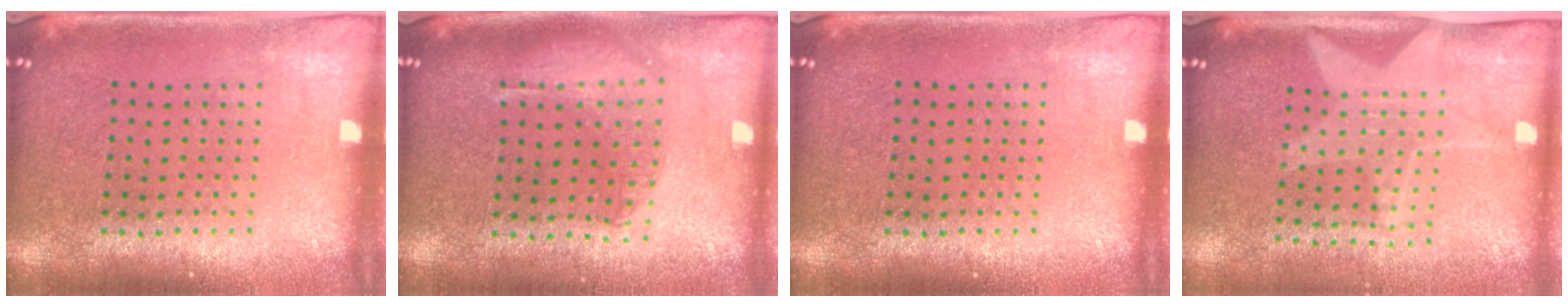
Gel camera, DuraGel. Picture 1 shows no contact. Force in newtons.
{"total": 1.3, "press": 1.2, "slide": 0.4}
{"total": 0.0}
{"total": 1.9, "press": 1.5, "slide": 1.1}